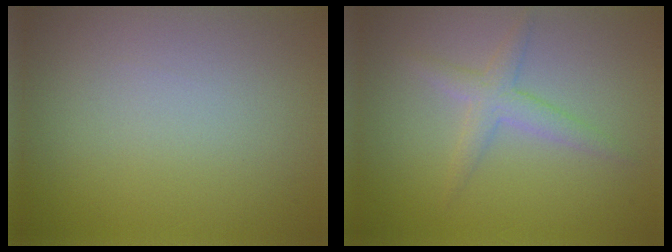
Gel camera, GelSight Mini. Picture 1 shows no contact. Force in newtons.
{"total": 2.2, "press": 2.2, "slide": 0.1}